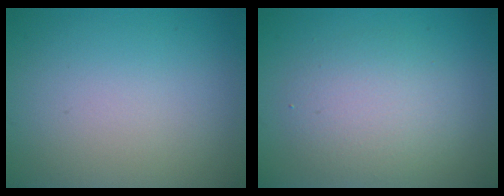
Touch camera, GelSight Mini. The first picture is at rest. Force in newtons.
{"total": 3.7, "press": 3.7, "slide": 0.0}